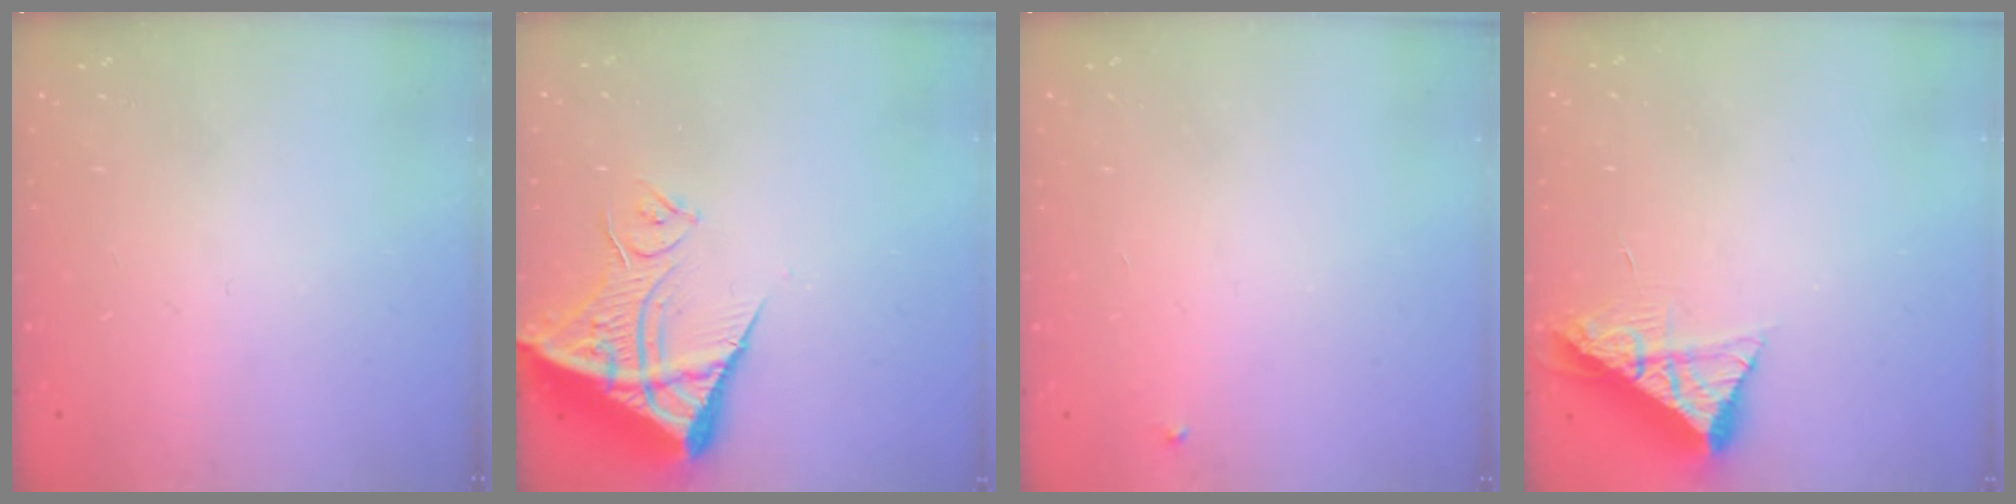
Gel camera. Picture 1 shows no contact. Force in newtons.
{"total": 13.0, "press": 12.9, "slide": 1.8}
{"total": 2.1, "press": 2.1, "slide": 0.1}
{"total": 8.2, "press": 8.2, "slide": 0.3}